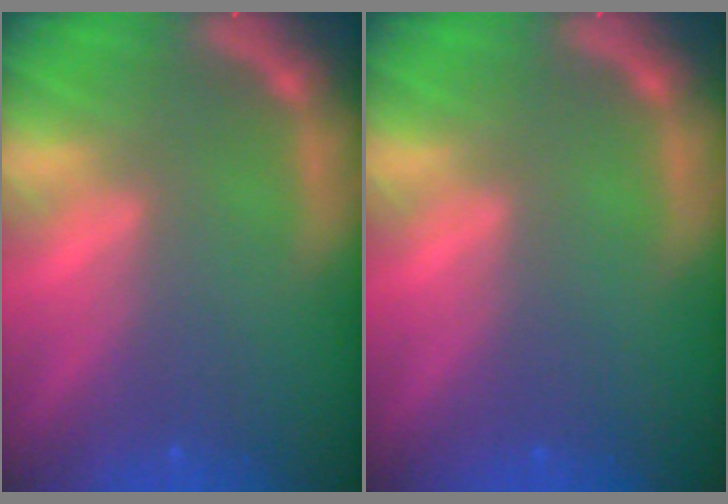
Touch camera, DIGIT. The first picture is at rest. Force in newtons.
{"total": 0.0}